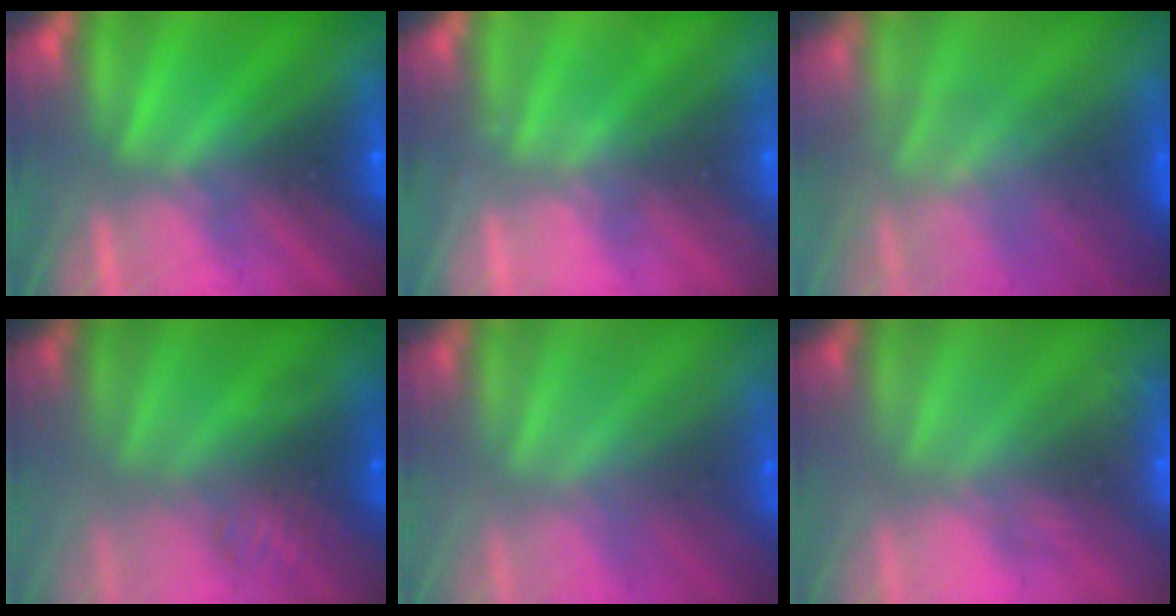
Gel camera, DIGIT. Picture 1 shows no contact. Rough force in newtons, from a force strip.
{"total": 2.2}
{"total": 2.9}
{"total": 2.5}
{"total": 2.0}
{"total": 2.4}